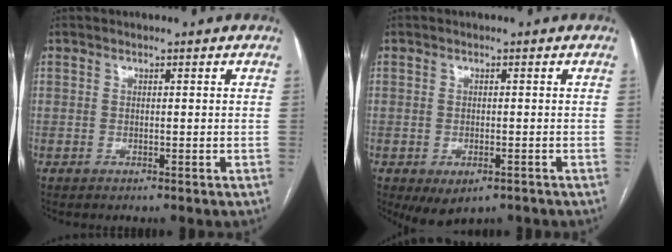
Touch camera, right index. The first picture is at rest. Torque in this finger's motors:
{"motor_torque": [1.06, -0.47, 0.33, 0.06]}